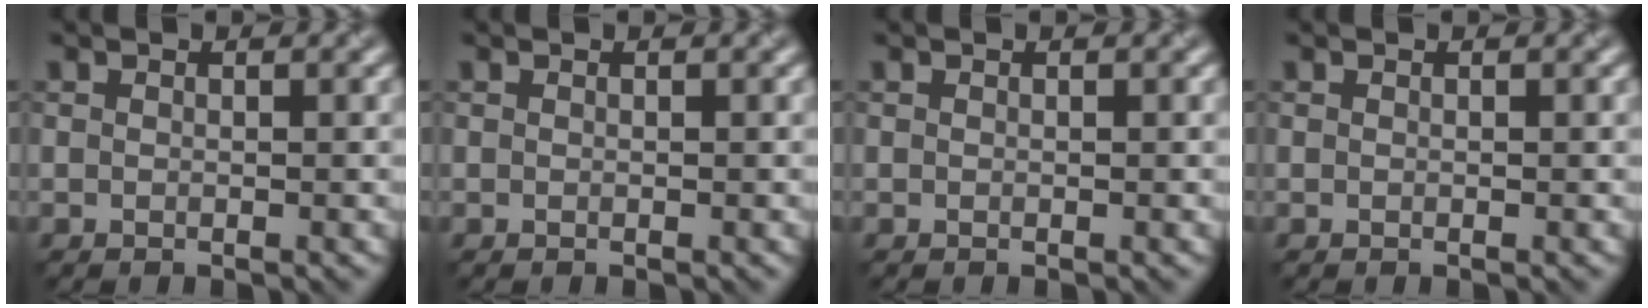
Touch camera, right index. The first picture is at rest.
{"total": 0.0}
{"total": 0.0}
{"total": 0.0}